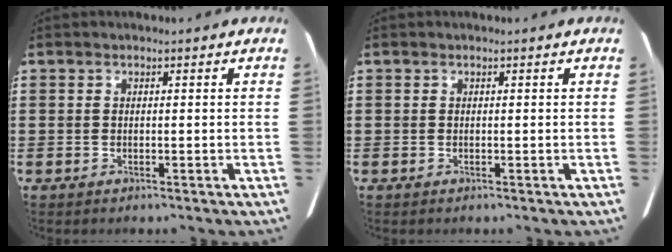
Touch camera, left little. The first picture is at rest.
{"total": 0.0}